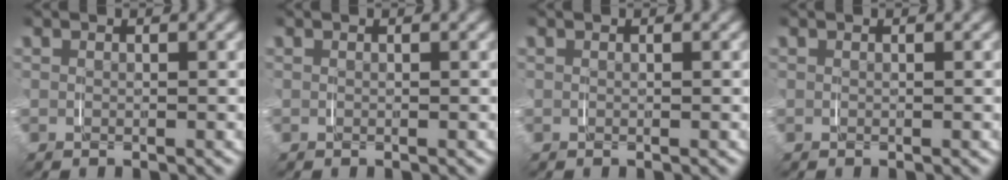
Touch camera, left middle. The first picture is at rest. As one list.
[{"total": 0.0}, {"total": 0.0}, {"total": 0.0}]